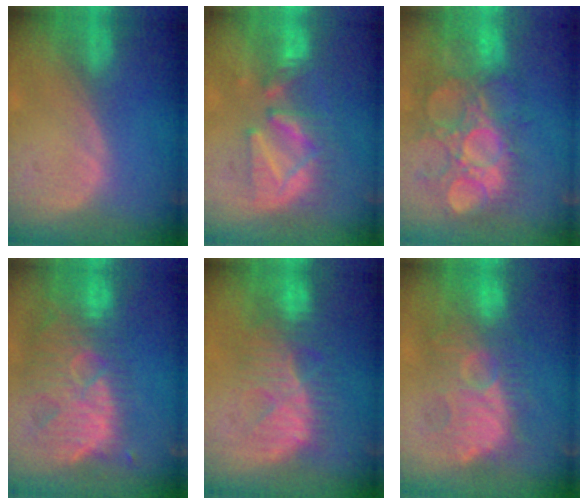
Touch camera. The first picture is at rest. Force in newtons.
{"total": 8.9, "press": 8.8, "slide": 1.0}
{"total": 12.2, "press": 11.5, "slide": 4.1}
{"total": 13.0, "press": 11.3, "slide": 6.5}
{"total": 9.8, "press": 9.0, "slide": 3.9}
{"total": 10.6, "press": 10.5, "slide": 1.1}